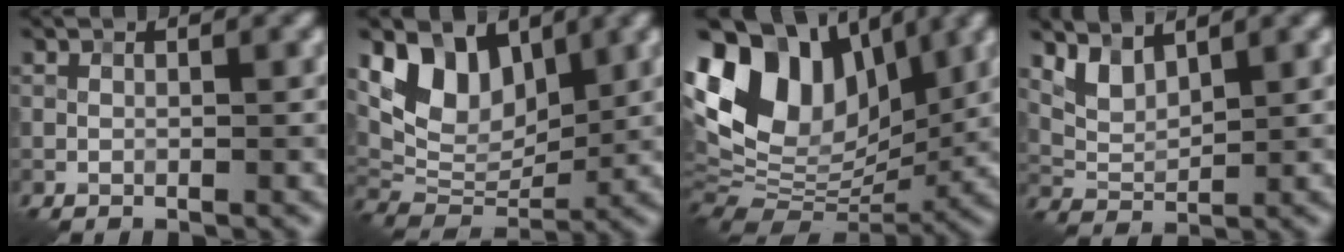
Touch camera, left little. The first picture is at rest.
{"total": 7.3, "force": [3.7, 4.6, 4.3], "torque": [-0.075, -0.009, 0.063]}
{"total": 15.1, "force": [4.9, 9.6, 10.6], "torque": [-0.206, 0.035, 0.079]}
{"total": 2.8, "force": [2.0, 1.2, 1.6], "torque": [-0.041, -0.011, 0.046]}